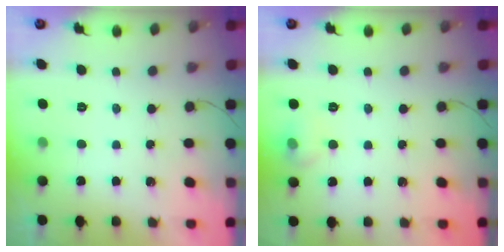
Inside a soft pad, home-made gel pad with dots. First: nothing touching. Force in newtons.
{"total": 7.0, "press": 6.8, "slide": 1.9}